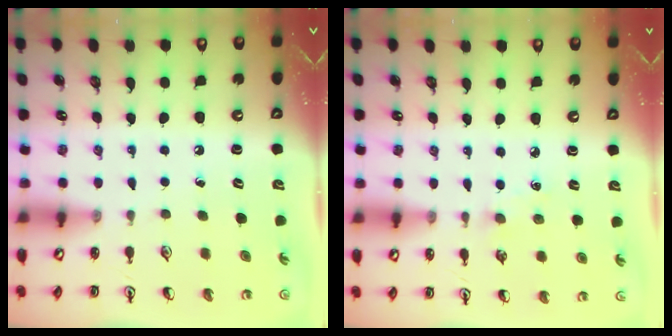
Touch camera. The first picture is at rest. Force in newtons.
{"total": 2.9, "press": 2.9, "slide": 0.4}